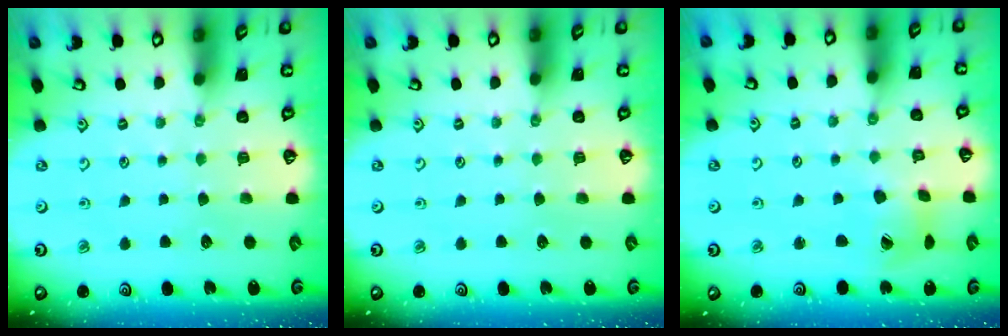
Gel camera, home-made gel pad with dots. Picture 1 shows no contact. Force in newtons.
{"total": 0.0}
{"total": 6.3, "press": 6.3, "slide": 0.8}